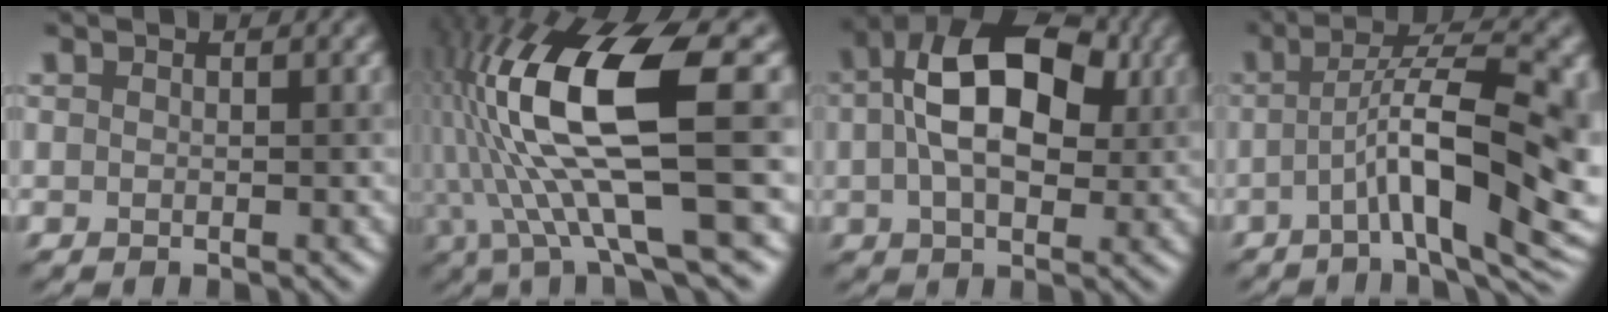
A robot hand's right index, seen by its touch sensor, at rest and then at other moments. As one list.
[{"total": 12.5, "force": [0.7, 3.5, 12.0], "torque": [-0.232, 0.010, 0.013]}, {"total": 11.1, "force": [2.1, 6.5, 8.7], "torque": [-0.154, 0.024, 0.023]}, {"total": 11.6, "force": [-1.5, 3.1, 11.1], "torque": [-0.168, 0.008, -0.026]}]